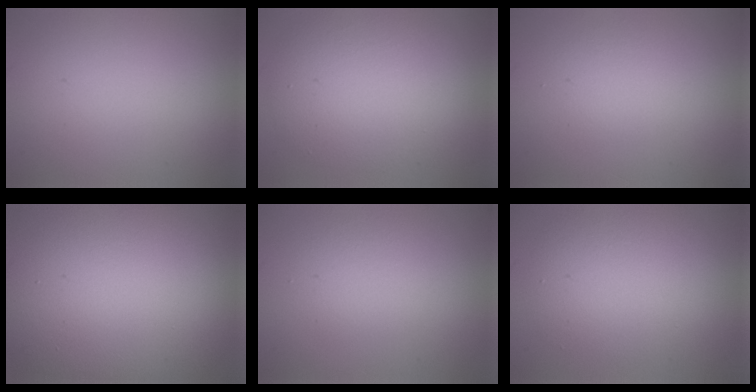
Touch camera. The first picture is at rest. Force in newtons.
{"total": 6.7, "press": 6.7, "slide": 0.9}
{"total": 1.7, "press": 1.7, "slide": 0.1}
{"total": 17.6, "press": 17.5, "slide": 1.0}
{"total": 2.0, "press": 2.0, "slide": 0.1}
{"total": 5.3, "press": 5.3, "slide": 0.1}